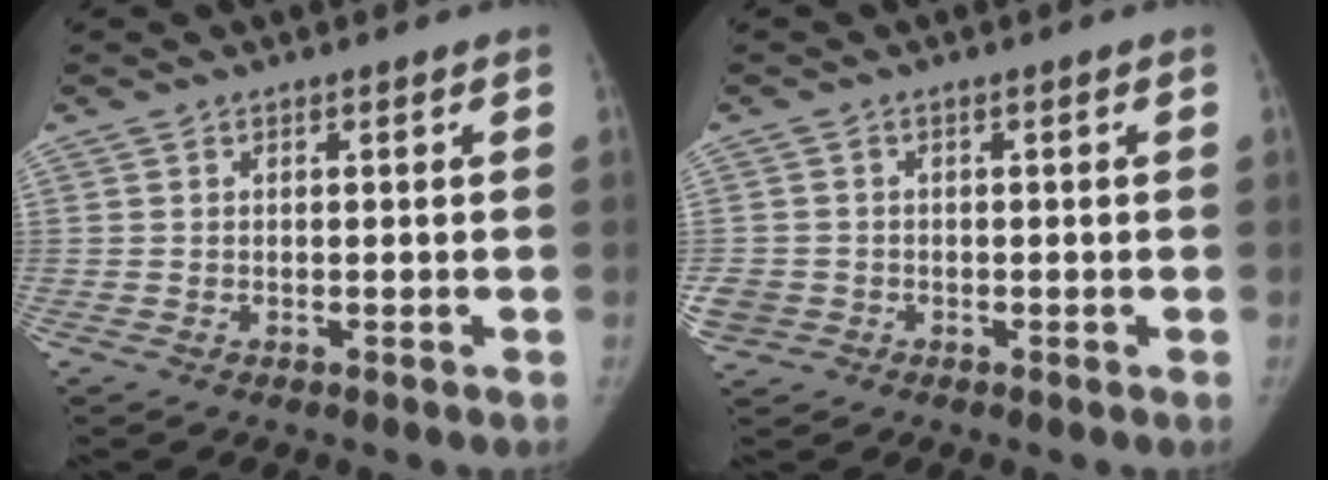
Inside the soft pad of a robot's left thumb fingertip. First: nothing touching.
{"total": 4.2, "force": [-1.1, 3.8, 1.5], "torque": [-0.037, 0.007, -0.015]}